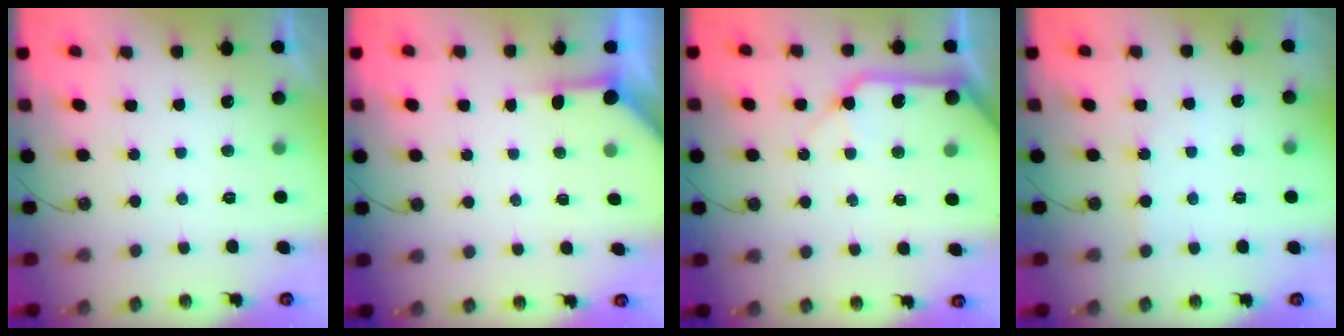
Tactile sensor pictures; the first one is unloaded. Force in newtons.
{"total": 3.6, "press": 3.6, "slide": 0.5}
{"total": 13.2, "press": 13.0, "slide": 2.0}
{"total": 2.0, "press": 2.0, "slide": 0.3}